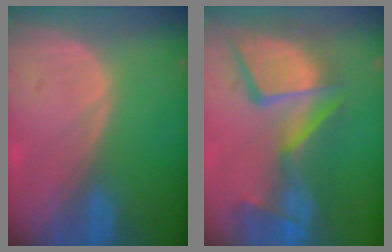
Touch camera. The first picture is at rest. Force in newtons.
{"total": 13.6, "press": 11.2, "slide": 7.7}